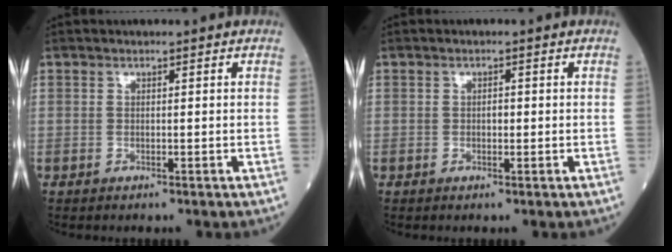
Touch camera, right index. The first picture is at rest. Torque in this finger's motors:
{"motor_torque": [-0.08, 0.09, -0.03, 0.02]}